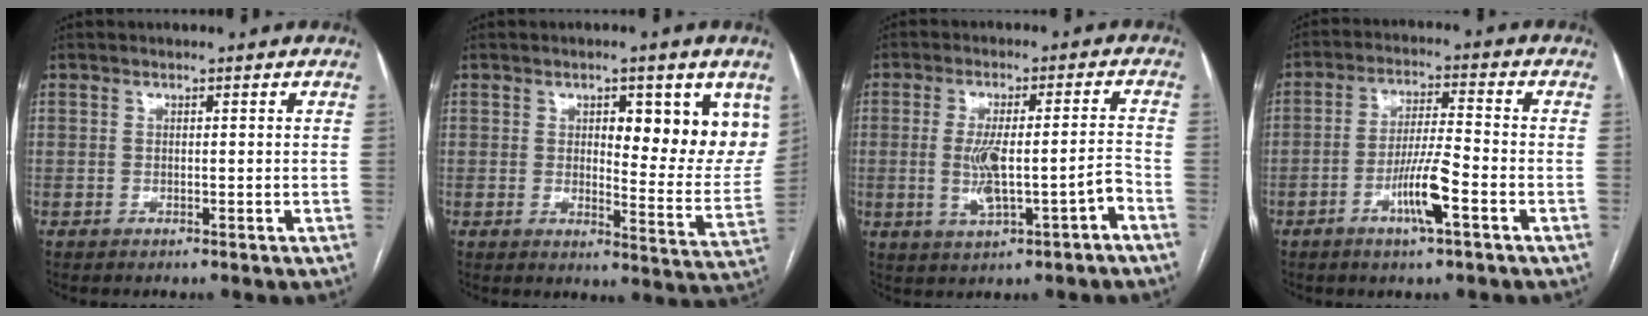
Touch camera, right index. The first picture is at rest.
{"total": 12.8, "force": [4.8, 3.8, 11.2], "torque": [-0.127, -0.015, 0.062]}
{"total": 8.3, "force": [-2.5, 1.3, 7.8], "torque": [-0.143, 0.015, -0.031]}
{"total": 7.7, "force": [-3.4, 0.4, 6.9], "torque": [-0.134, -0.004, -0.061]}